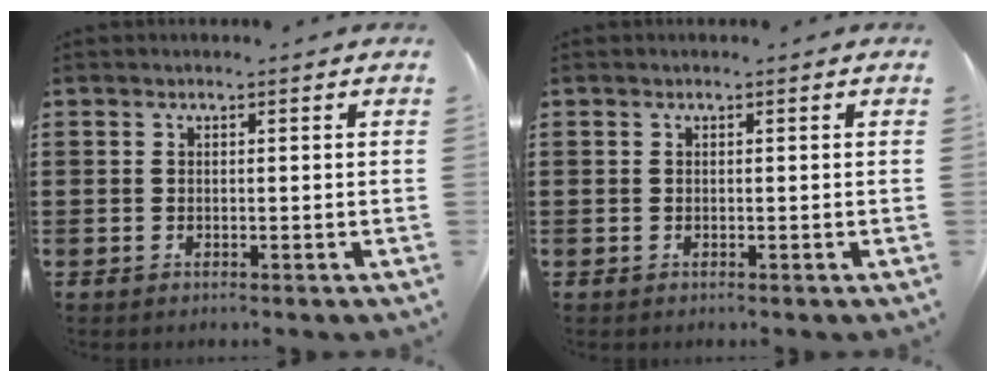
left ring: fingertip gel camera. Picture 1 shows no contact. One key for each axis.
{"total": 0.0}